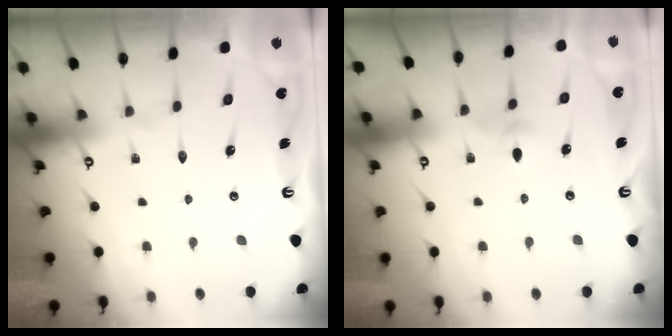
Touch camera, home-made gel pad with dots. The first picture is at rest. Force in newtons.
{"total": 3.4, "press": 3.3, "slide": 0.7}